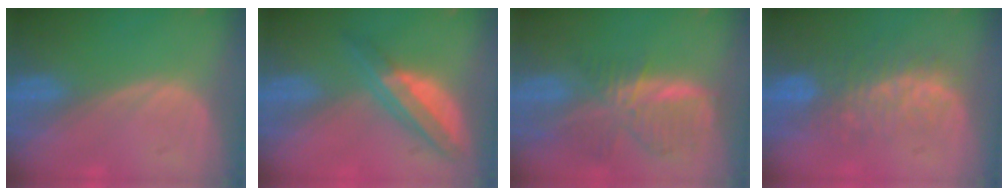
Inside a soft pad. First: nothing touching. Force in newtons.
{"total": 6.8, "press": 5.6, "slide": 3.8}
{"total": 8.7, "press": 7.5, "slide": 4.3}
{"total": 9.5, "press": 8.2, "slide": 4.8}